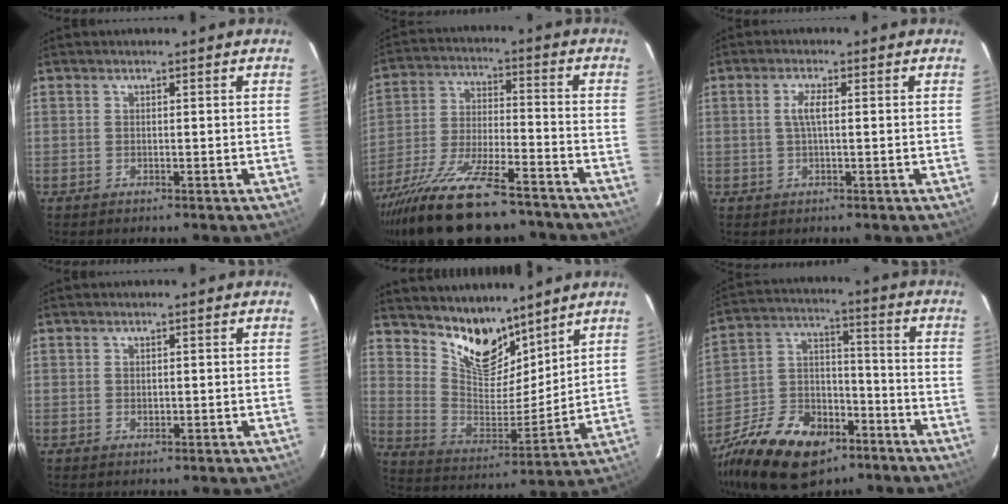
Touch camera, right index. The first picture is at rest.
{"total": 23.4, "force": [-18.7, 6.0, 12.7], "torque": [-0.247, -0.051, -0.301]}
{"total": 2.8, "force": [0.3, 0.6, 2.8], "torque": [-0.056, 0.003, 0.007]}
{"total": 0.8, "force": [0.2, 0.7, 0.3], "torque": [-0.004, 0.001, 0.006]}
{"total": 13.2, "force": [10.5, 6.1, 5.2], "torque": [-0.103, -0.005, 0.199]}
{"total": 23.9, "force": [-14.9, 13.4, 13.0], "torque": [-0.283, -0.002, -0.244]}